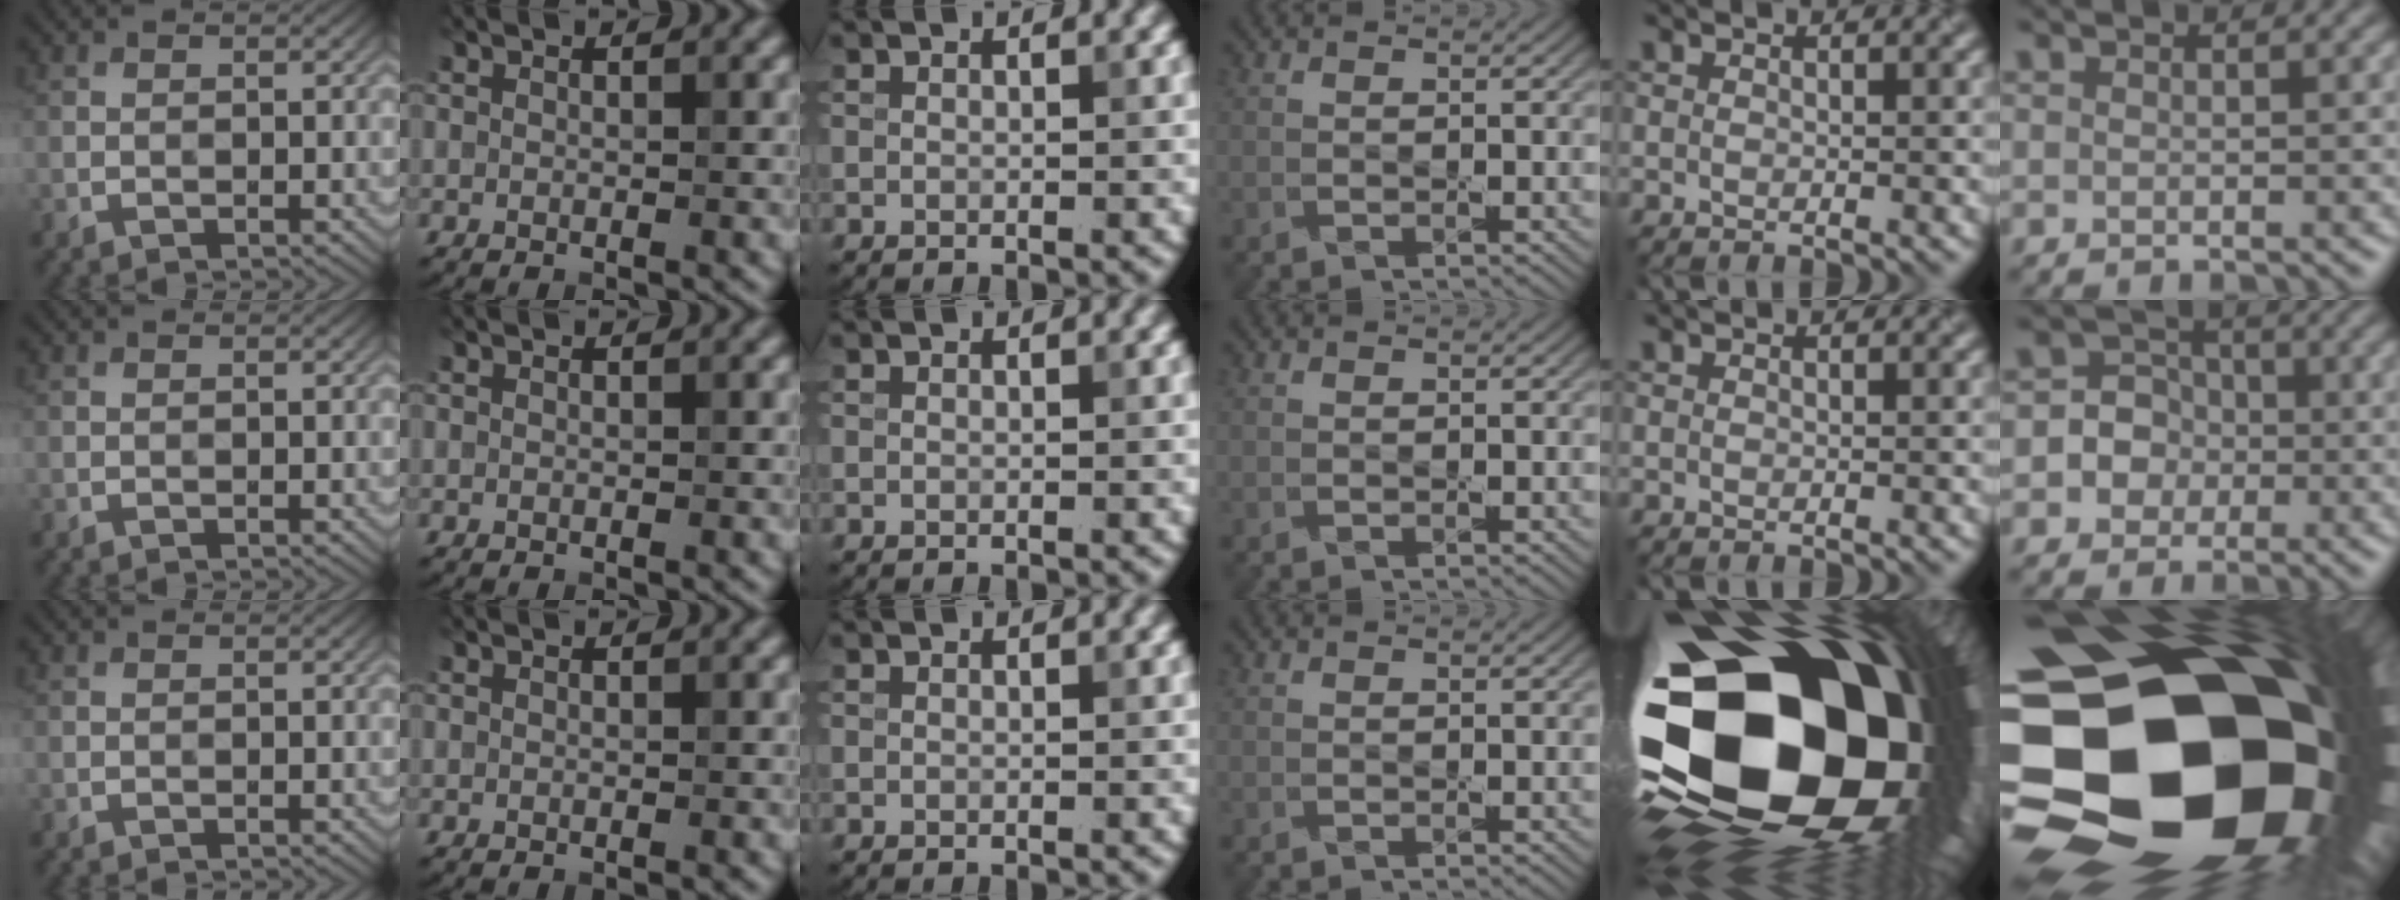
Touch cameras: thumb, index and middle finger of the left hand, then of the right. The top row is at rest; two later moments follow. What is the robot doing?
{"motion": "press", "object": "stapler"}